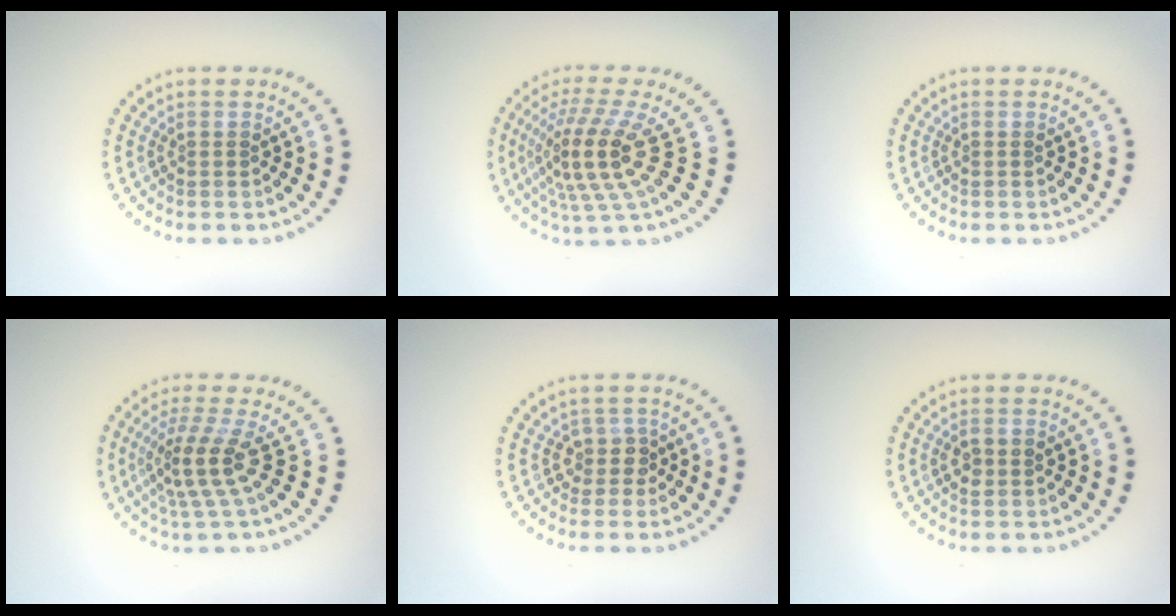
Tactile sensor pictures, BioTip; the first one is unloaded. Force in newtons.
{"total": 5.3, "press": 3.9, "slide": 3.7}
{"total": 0.0}
{"total": 3.8, "press": 2.7, "slide": 2.6}
{"total": 1.8, "press": 1.4, "slide": 1.2}
{"total": 1.5, "press": 1.4, "slide": 0.3}